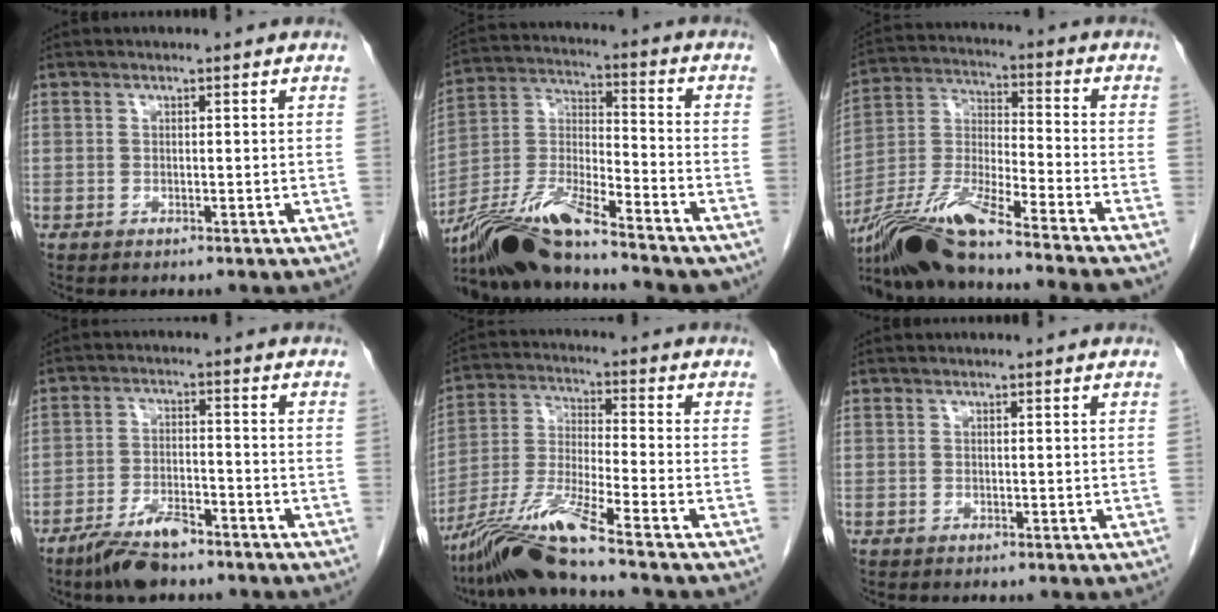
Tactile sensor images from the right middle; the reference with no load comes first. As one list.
[{"total": 16.1, "force": [-13.5, 1.9, 8.6], "torque": [-0.183, -0.005, -0.249]}, {"total": 17.4, "force": [-14.3, -0.9, 9.8], "torque": [-0.212, -0.018, -0.265]}, {"total": 7.3, "force": [-5.5, 2.0, 4.2], "torque": [-0.088, -0.009, -0.102]}, {"total": 11.2, "force": [-8.6, -1.4, 7.0], "torque": [-0.150, -0.023, -0.166]}, {"total": 0.0}]